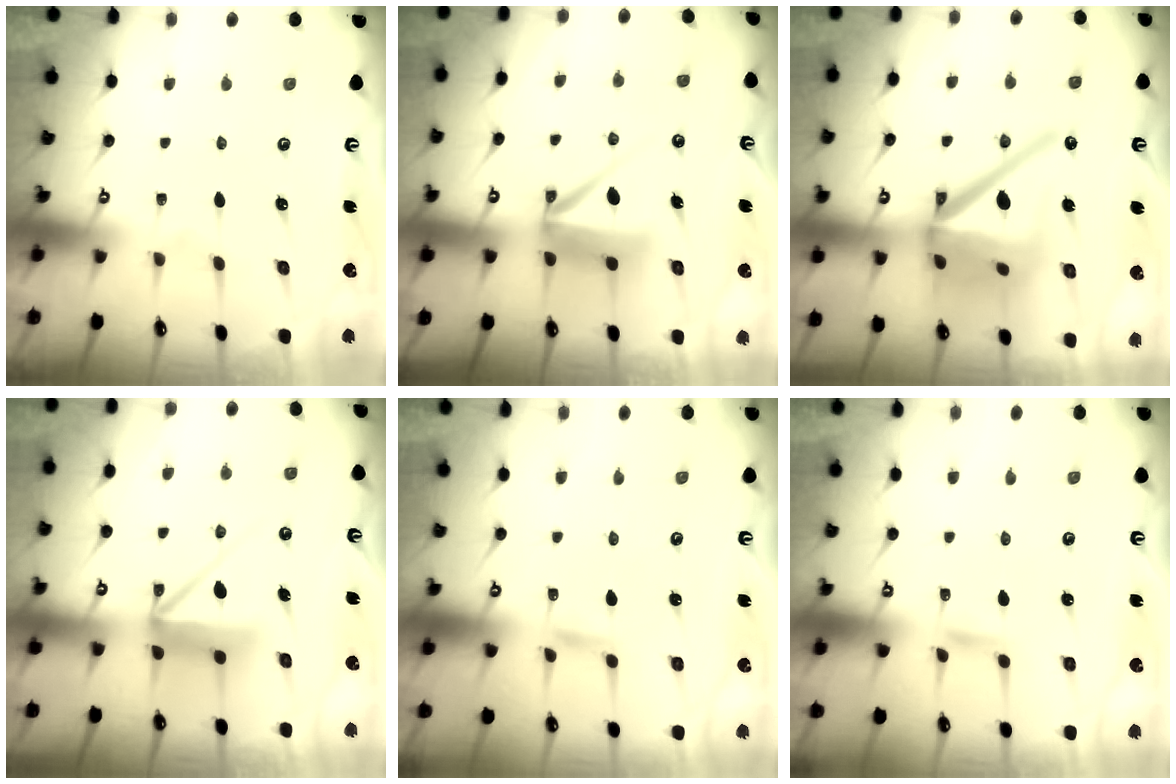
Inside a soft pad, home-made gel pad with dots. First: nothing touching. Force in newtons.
{"total": 11.5, "press": 11.4, "slide": 0.7}
{"total": 20.2, "press": 20.0, "slide": 2.7}
{"total": 9.8, "press": 9.7, "slide": 1.4}
{"total": 1.6, "press": 1.6, "slide": 0.1}
{"total": 2.4, "press": 2.4, "slide": 0.2}